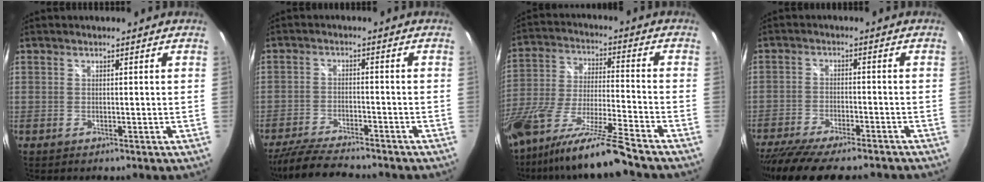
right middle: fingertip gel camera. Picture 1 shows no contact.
{"total": 11.5, "force": [-10.2, 1.8, 5.1], "torque": [-0.127, -0.022, -0.174]}
{"total": 19.6, "force": [-15.7, -0.3, 11.7], "torque": [-0.224, -0.052, -0.283]}
{"total": 17.3, "force": [-14.5, 3.8, 8.6], "torque": [-0.174, -0.043, -0.224]}